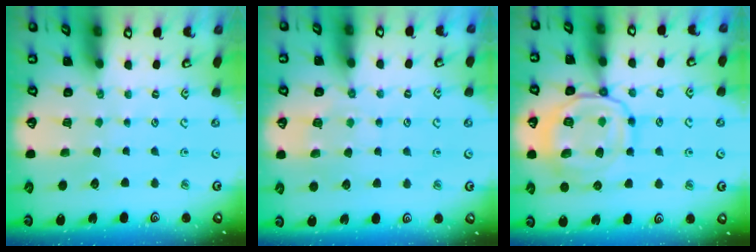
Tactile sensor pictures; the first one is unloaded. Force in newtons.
{"total": 5.3, "press": 5.2, "slide": 0.6}
{"total": 15.7, "press": 15.7, "slide": 1.4}